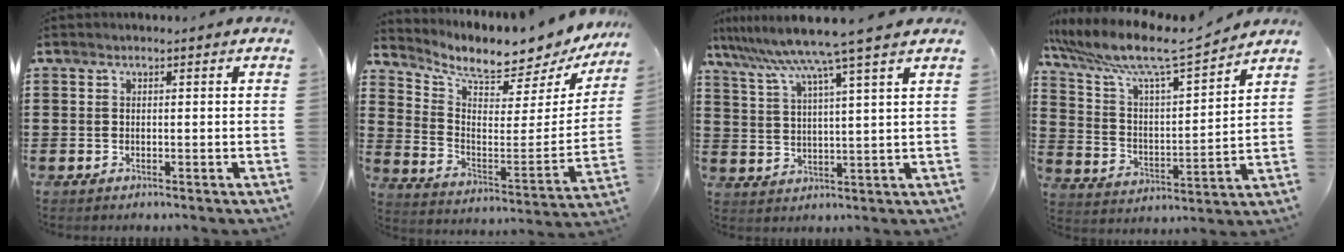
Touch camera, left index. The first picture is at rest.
{"total": 6.4, "force": [5.7, 0.6, 2.7], "torque": [-0.068, -0.064, 0.087]}
{"total": 8.1, "force": [6.7, -1.5, 4.4], "torque": [-0.111, -0.038, 0.108]}
{"total": 9.1, "force": [7.6, 1.0, 4.9], "torque": [-0.127, -0.048, 0.123]}